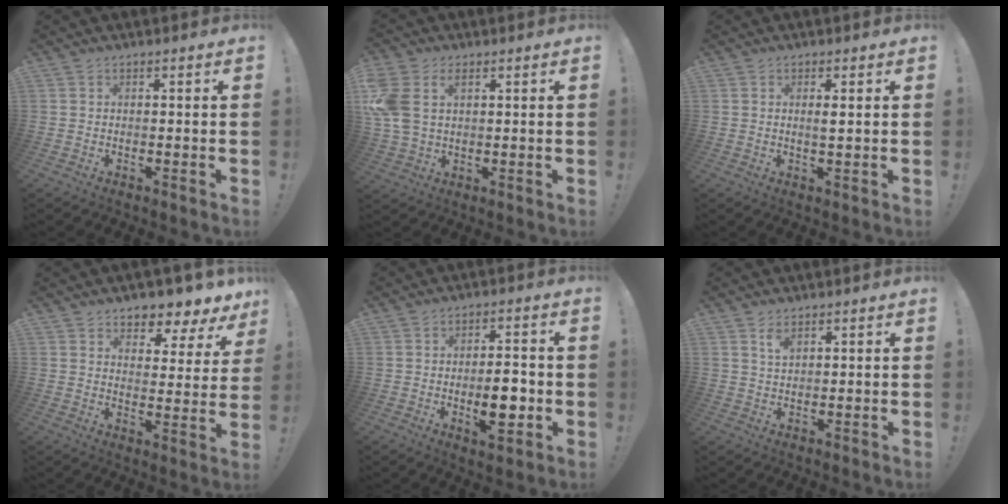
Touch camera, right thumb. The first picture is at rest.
{"total": 9.0, "force": [3.3, 6.1, 5.8], "torque": [-0.127, -0.009, 0.064]}
{"total": 1.9, "force": [0.6, 0.1, 1.8], "torque": [-0.026, -0.008, 0.007]}
{"total": 5.9, "force": [5.3, 2.2, 1.6], "torque": [-0.016, -0.058, 0.094]}
{"total": 8.7, "force": [-2.2, 3.7, 7.5], "torque": [-0.116, 0.003, -0.037]}
{"total": 3.2, "force": [2.1, 1.4, 2.0], "torque": [-0.025, -0.012, 0.034]}